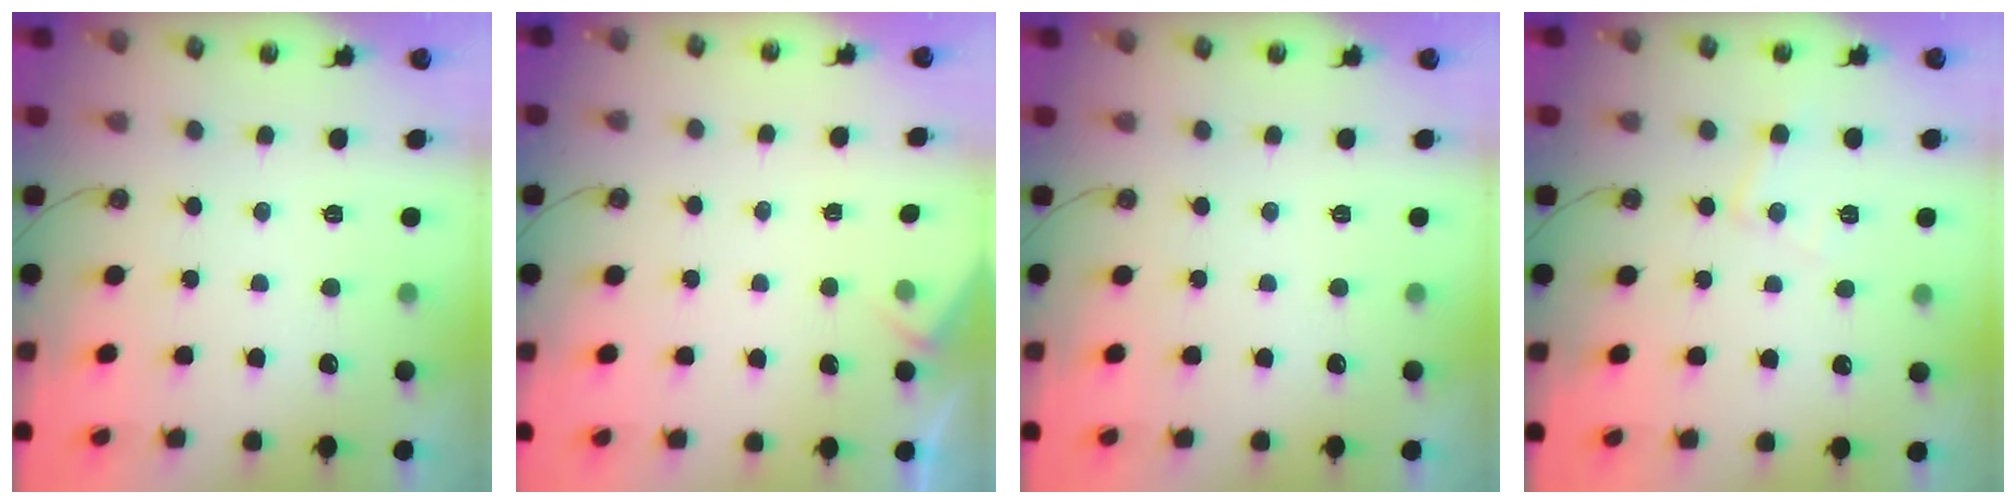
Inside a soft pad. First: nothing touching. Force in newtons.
{"total": 2.5, "press": 2.4, "slide": 0.4}
{"total": 0.0}
{"total": 6.6, "press": 6.6, "slide": 0.3}